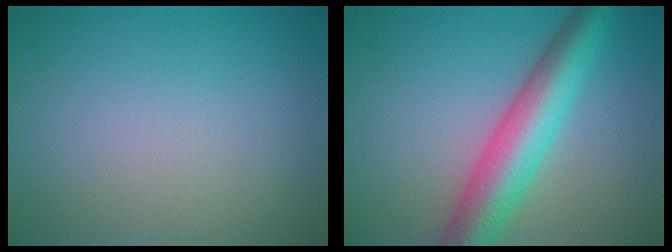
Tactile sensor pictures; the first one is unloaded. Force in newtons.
{"total": 7.0, "press": 7.0, "slide": 0.1}